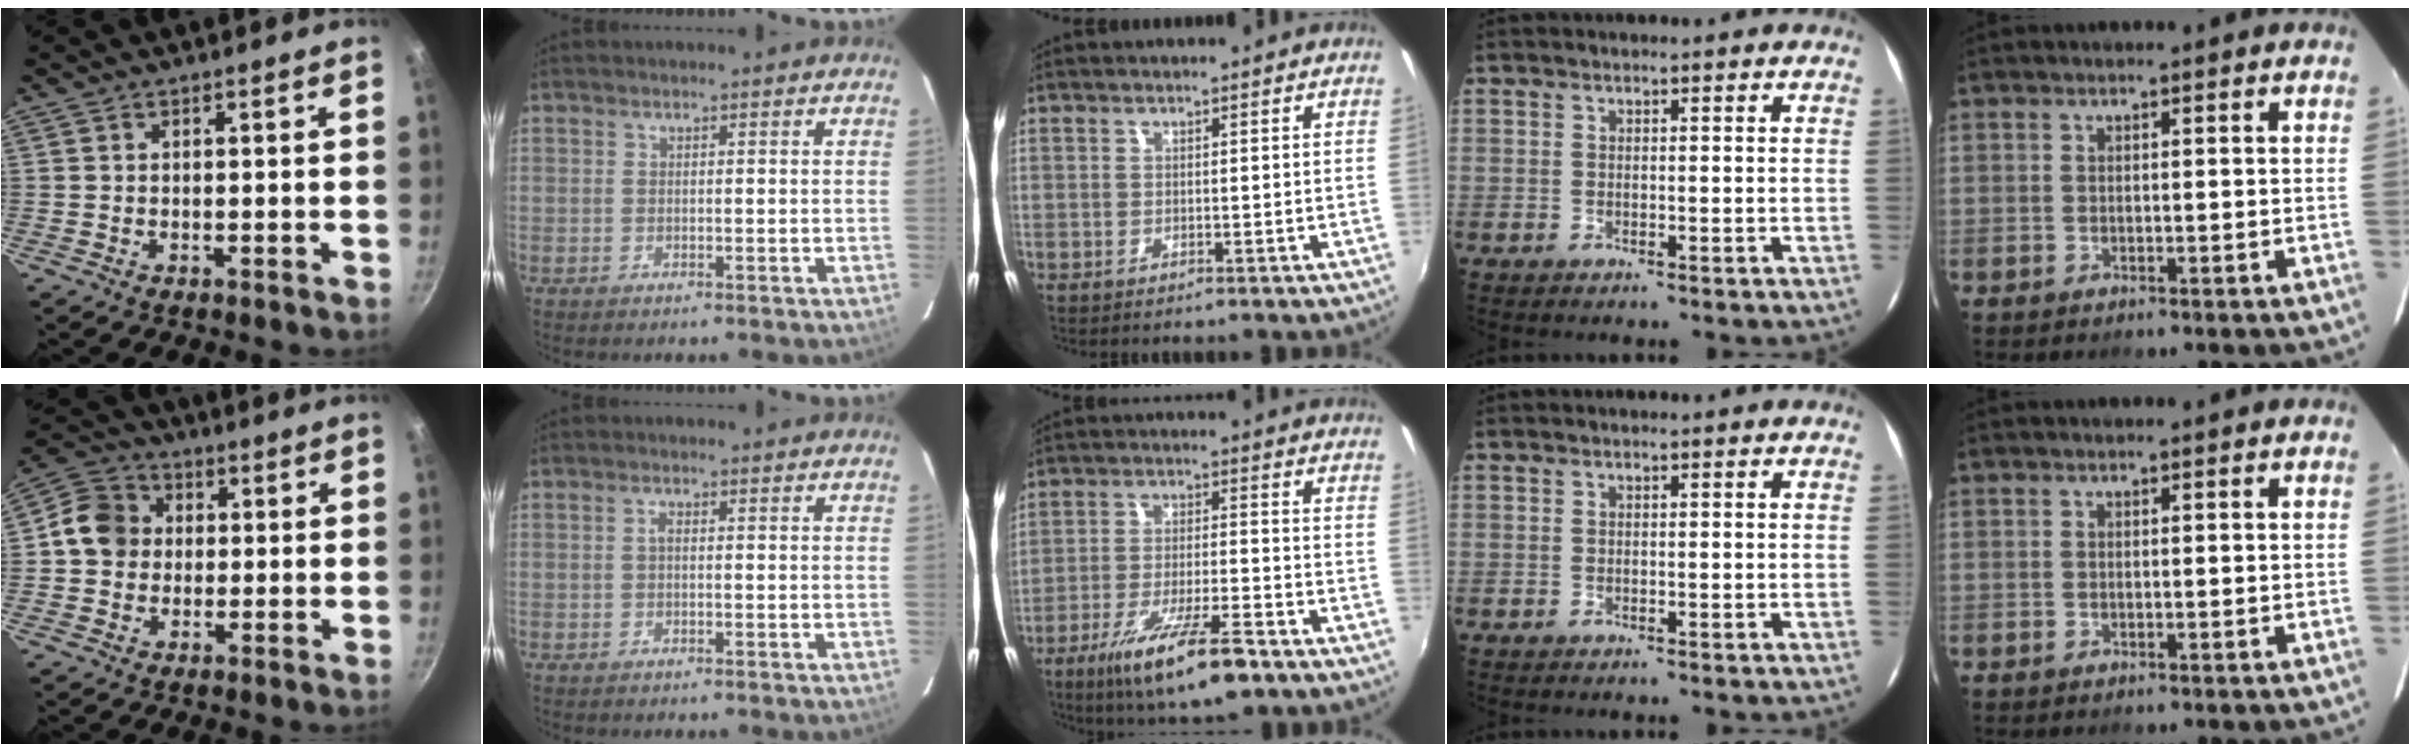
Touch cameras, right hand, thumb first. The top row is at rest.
{"thumb": {"total": 8.8, "force": [0.4, 7.8, 3.9], "torque": [-0.037, 0.017, -0.015]}, "index": {"total": 0.7, "force": [-0.1, 0.3, 0.7], "torque": [-0.013, 0.005, -0.004]}, "middle": {"total": 13.5, "force": [-8.7, 2.7, 9.9], "torque": [-0.196, -0.029, -0.148]}}